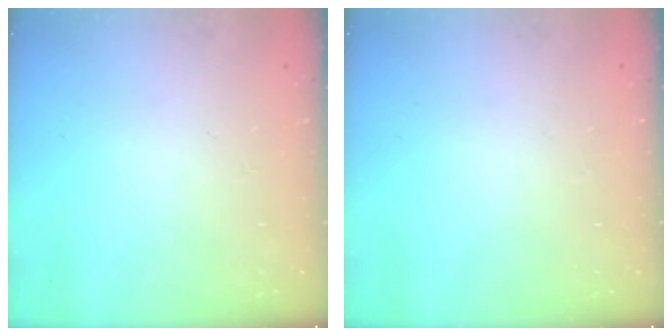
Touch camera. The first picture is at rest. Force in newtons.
{"total": 0.0}